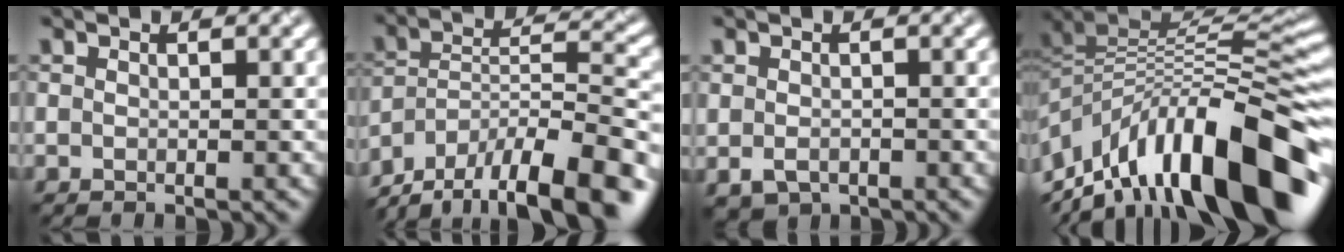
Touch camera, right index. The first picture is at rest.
{"total": 14.5, "force": [-11.4, 5.0, 7.4], "torque": [-0.141, 0.001, -0.178]}
{"total": 2.1, "force": [-0.9, 1.5, 1.2], "torque": [-0.025, -0.011, -0.013]}
{"total": 14.2, "force": [-4.5, 5.8, 12.1], "torque": [-0.190, 0.026, -0.076]}